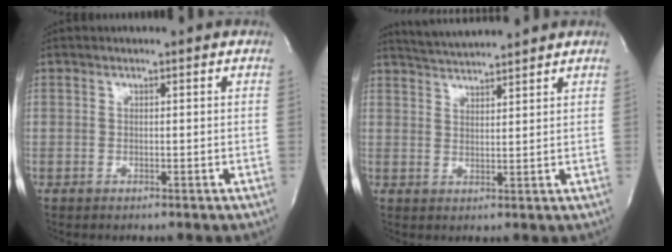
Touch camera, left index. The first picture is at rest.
{"total": 6.1, "force": [5.8, -0.9, 1.6], "torque": [-0.039, 0.014, 0.101]}